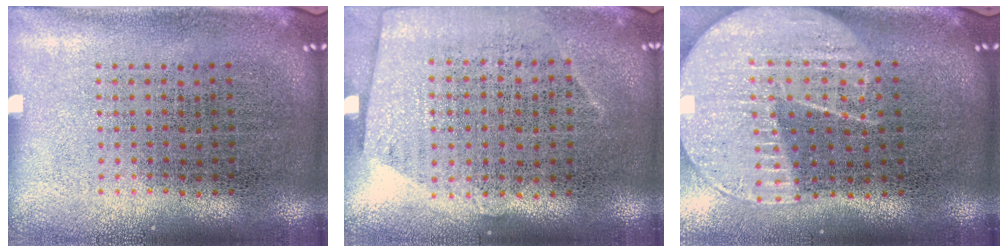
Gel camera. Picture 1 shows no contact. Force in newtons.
{"total": 0.6, "press": 0.2, "slide": 0.6}
{"total": 2.2, "press": 1.9, "slide": 1.0}